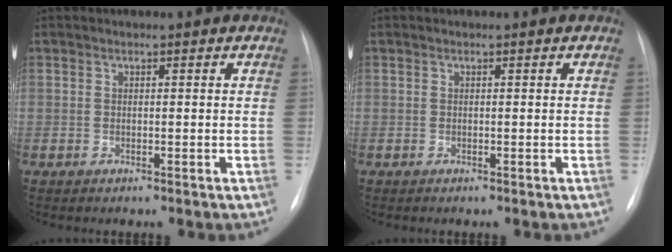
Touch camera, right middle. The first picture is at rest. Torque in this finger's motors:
{"motor_torque": [0.11, -0.31, -0.01, 0.00]}